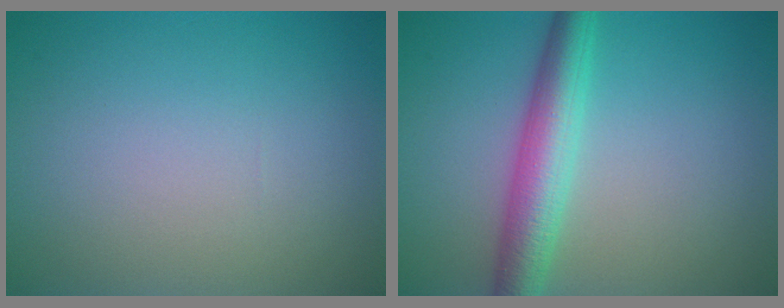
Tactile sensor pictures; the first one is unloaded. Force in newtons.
{"total": 4.9, "press": 4.9, "slide": 0.0}